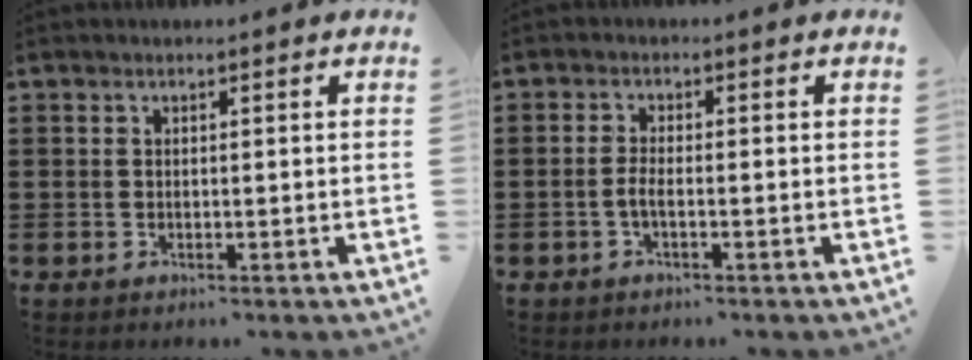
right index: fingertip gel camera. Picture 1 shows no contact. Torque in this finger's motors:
{"motor_torque": [2.14, 0.00, 0.02, 0.01]}